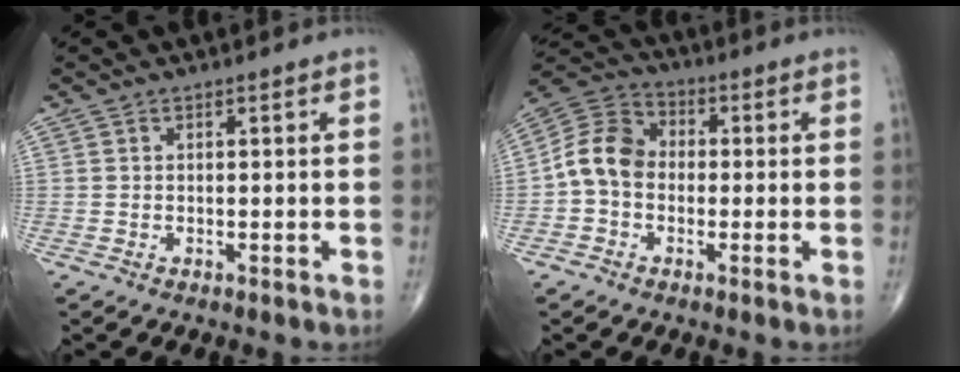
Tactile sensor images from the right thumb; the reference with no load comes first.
{"total": 9.2, "force": [-1.0, 7.2, 5.6], "torque": [-0.094, 0.031, -0.034]}